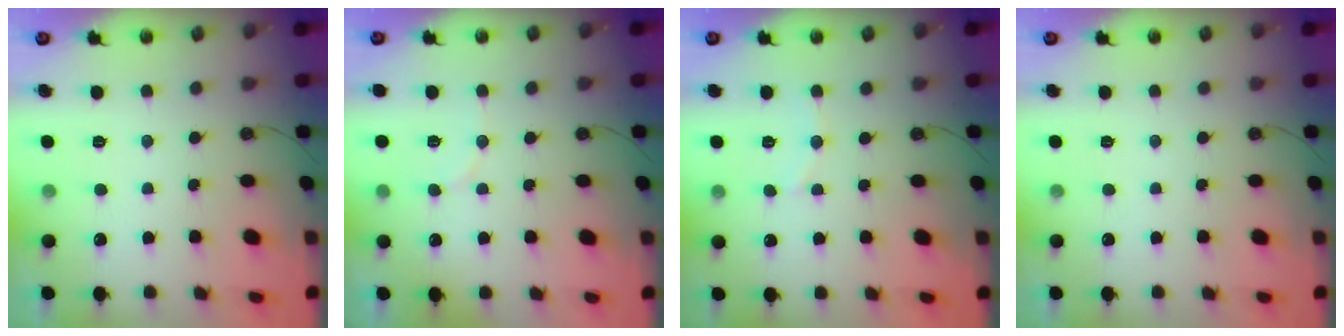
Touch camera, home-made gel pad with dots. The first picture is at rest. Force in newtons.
{"total": 7.1, "press": 7.0, "slide": 1.2}
{"total": 6.8, "press": 6.8, "slide": 0.5}
{"total": 0.0}